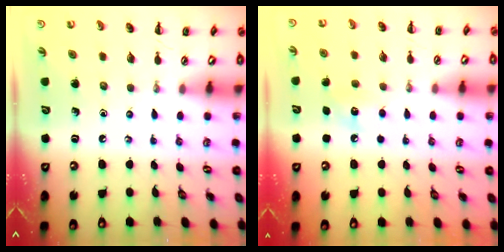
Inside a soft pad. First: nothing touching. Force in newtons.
{"total": 7.6, "press": 7.3, "slide": 2.2}